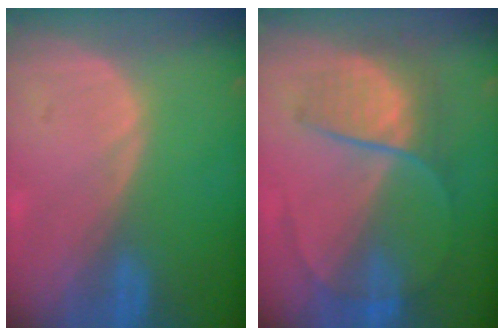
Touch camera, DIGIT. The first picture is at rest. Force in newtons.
{"total": 6.7, "press": 6.6, "slide": 1.5}